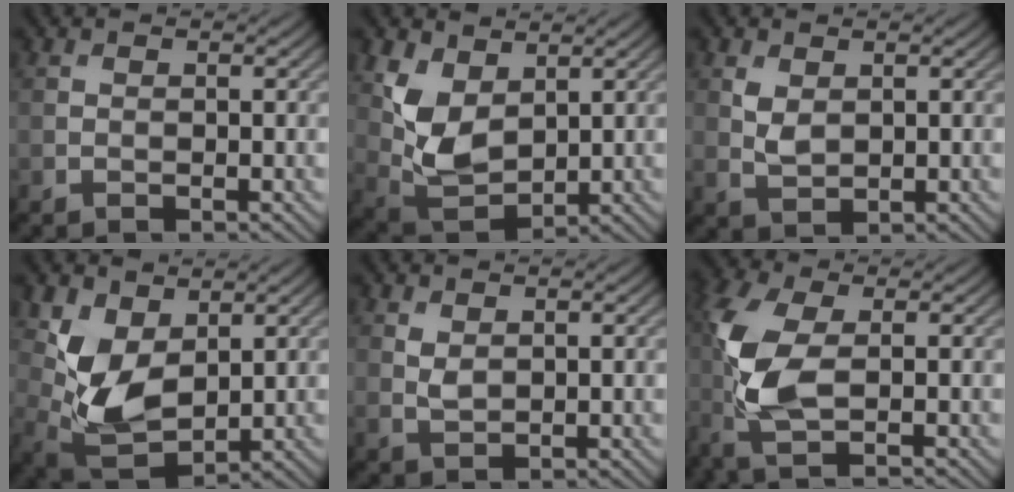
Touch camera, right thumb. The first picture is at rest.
{"total": 7.8, "force": [3.1, 4.7, 5.4], "torque": [-0.132, -0.007, 0.066]}
{"total": 2.5, "force": [0.8, 1.6, 1.7], "torque": [-0.044, -0.004, 0.021]}
{"total": 8.4, "force": [2.6, 4.9, 6.3], "torque": [-0.159, -0.006, 0.049]}
{"total": 1.8, "force": [0.8, 1.1, 1.2], "torque": [-0.033, -0.003, 0.019]}
{"total": 7.6, "force": [-1.0, 2.9, 7.0], "torque": [-0.183, 0.002, -0.027]}